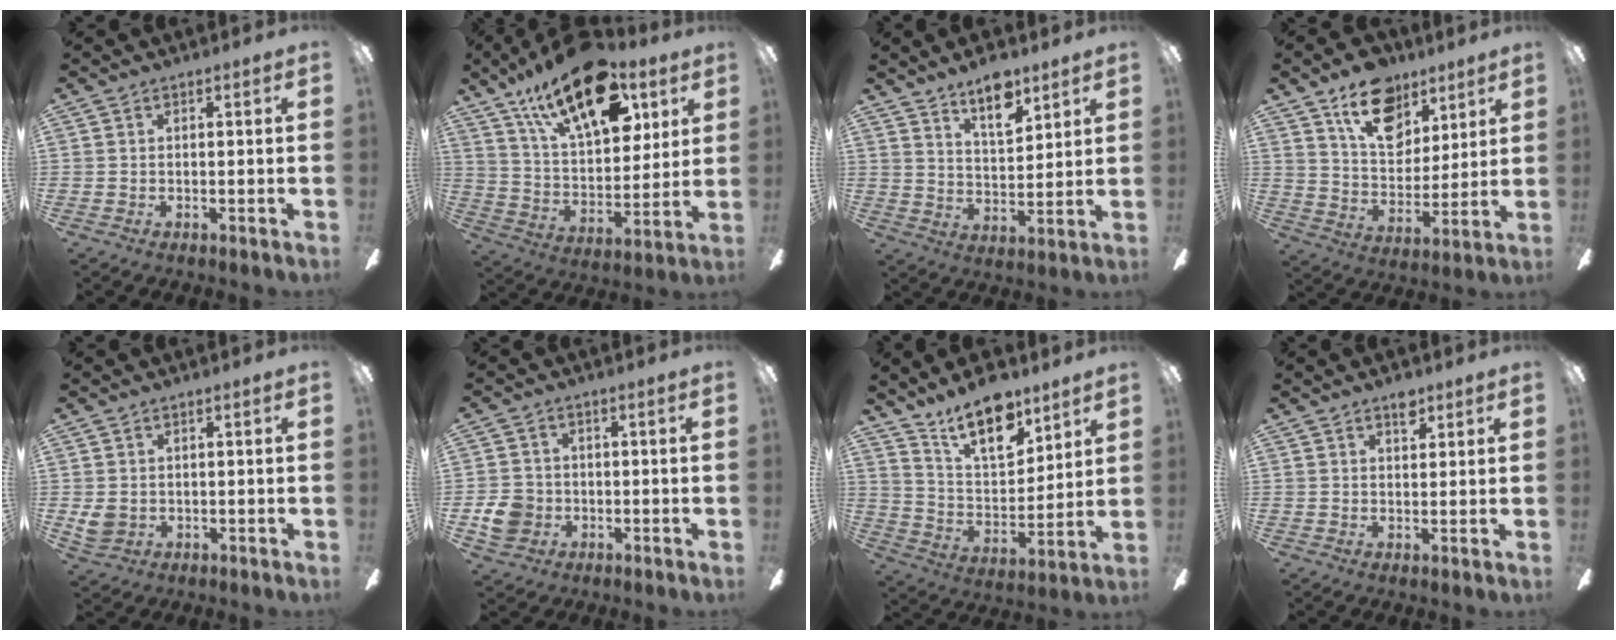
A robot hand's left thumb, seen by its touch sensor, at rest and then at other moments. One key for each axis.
{"total": 23.7, "fx": 13.5, "fy": 11.5, "fz": 15.8, "tx": -0.240, "ty": -0.065, "tz": 0.231}
{"total": 9.8, "fx": 7.7, "fy": 3.6, "fz": 4.9, "tx": -0.075, "ty": -0.043, "tz": 0.134}
{"total": 16.9, "fx": 10.2, "fy": 10.6, "fz": 8.2, "tx": -0.112, "ty": -0.052, "tz": 0.185}
{"total": 3.6, "fx": 0.1, "fy": 3.2, "fz": 1.7, "tx": -0.030, "ty": 0.001, "tz": 0.004}
{"total": 6.9, "fx": -1.7, "fy": 6.1, "fz": 2.6, "tx": -0.066, "ty": 0.014, "tz": -0.031}
{"total": 16.4, "fx": 11.6, "fy": 7.2, "fz": 9.1, "tx": -0.156, "ty": -0.062, "tz": 0.206}
{"total": 3.9, "fx": 2.4, "fy": 2.1, "fz": 2.1, "tx": -0.006, "ty": -0.012, "tz": 0.035}